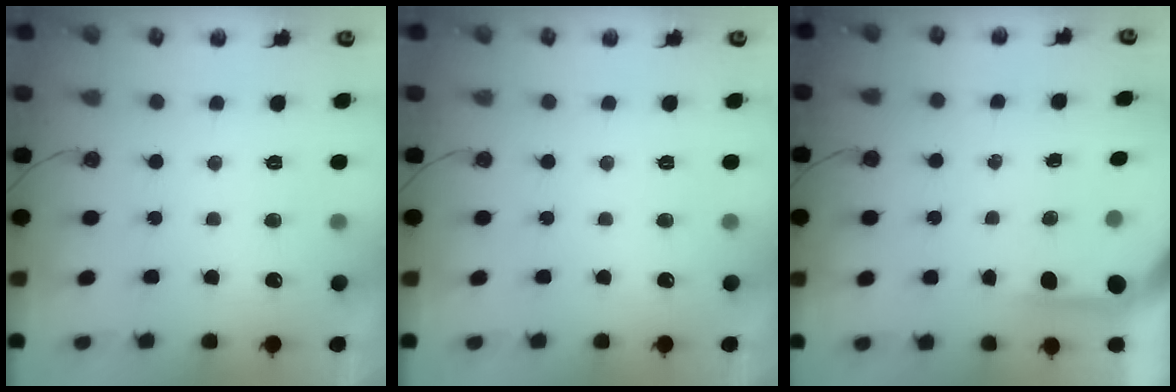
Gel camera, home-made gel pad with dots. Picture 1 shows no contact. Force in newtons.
{"total": 0.0}
{"total": 3.7, "press": 3.7, "slide": 0.4}